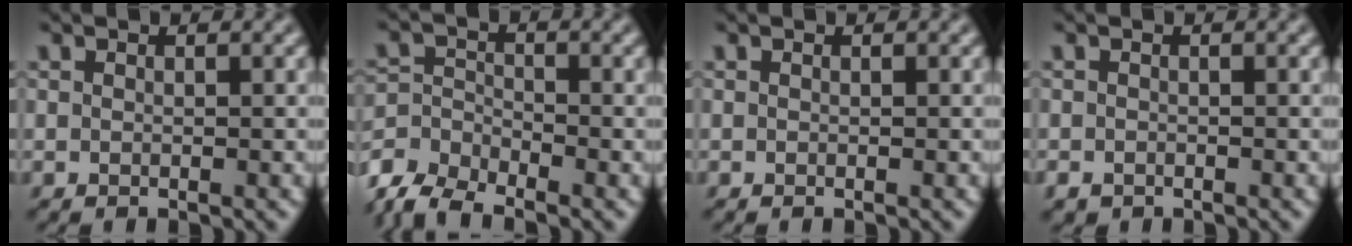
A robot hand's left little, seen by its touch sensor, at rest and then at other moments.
{"total": 6.3, "force": [-5.5, 2.2, 2.2], "torque": [-0.040, -0.009, -0.117]}
{"total": 0.0}
{"total": 1.0, "force": [-0.5, 0.8, 0.1], "torque": [0.002, -0.005, -0.013]}